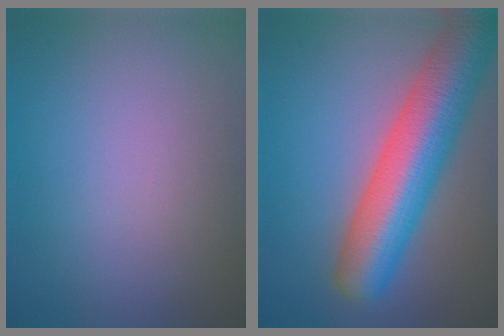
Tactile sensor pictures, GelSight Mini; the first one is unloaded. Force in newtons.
{"total": 10.4, "press": 10.4, "slide": 0.6}